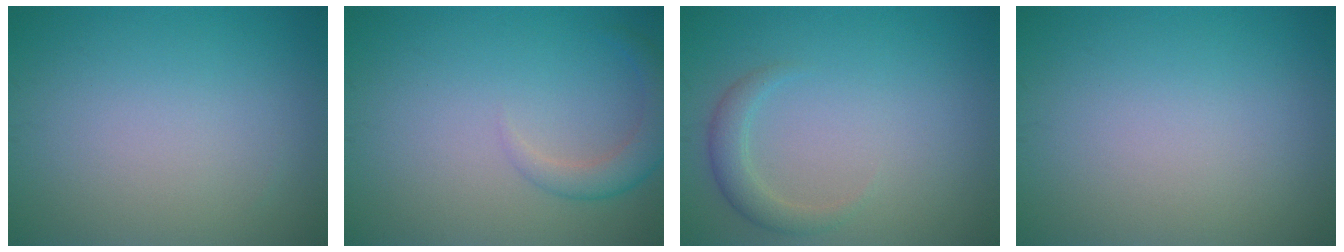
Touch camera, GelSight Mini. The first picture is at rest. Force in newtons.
{"total": 2.6, "press": 2.5, "slide": 0.2}
{"total": 2.0, "press": 2.0, "slide": 0.2}
{"total": 0.0}